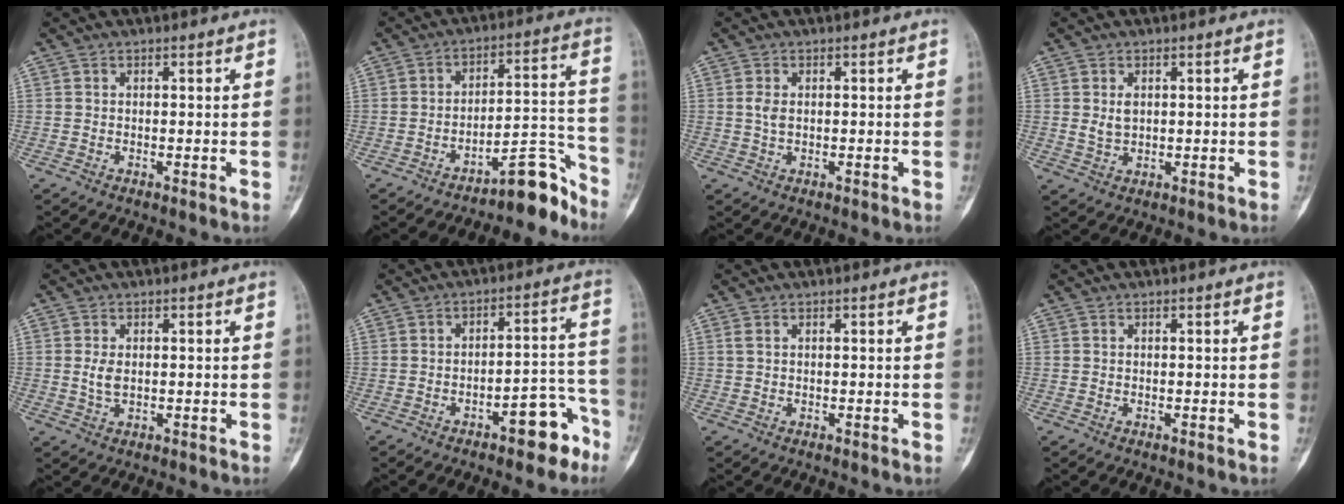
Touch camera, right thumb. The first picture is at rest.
{"total": 10.0, "force": [-8.5, 2.6, 4.6], "torque": [-0.021, 0.116, -0.134]}
{"total": 1.7, "force": [0.1, 1.0, 1.4], "torque": [-0.028, -0.001, 0.002]}
{"total": 2.8, "force": [0.7, 1.9, 2.0], "torque": [-0.030, -0.006, 0.016]}
{"total": 2.5, "force": [0.2, 1.4, 2.1], "torque": [-0.044, -0.003, 0.004]}
{"total": 9.2, "force": [-5.7, 3.7, 6.2], "torque": [-0.058, 0.064, -0.075]}
{"total": 0.7, "force": [0.3, 0.3, 0.6], "torque": [-0.016, 0.008, 0.009]}
{"total": 0.0}